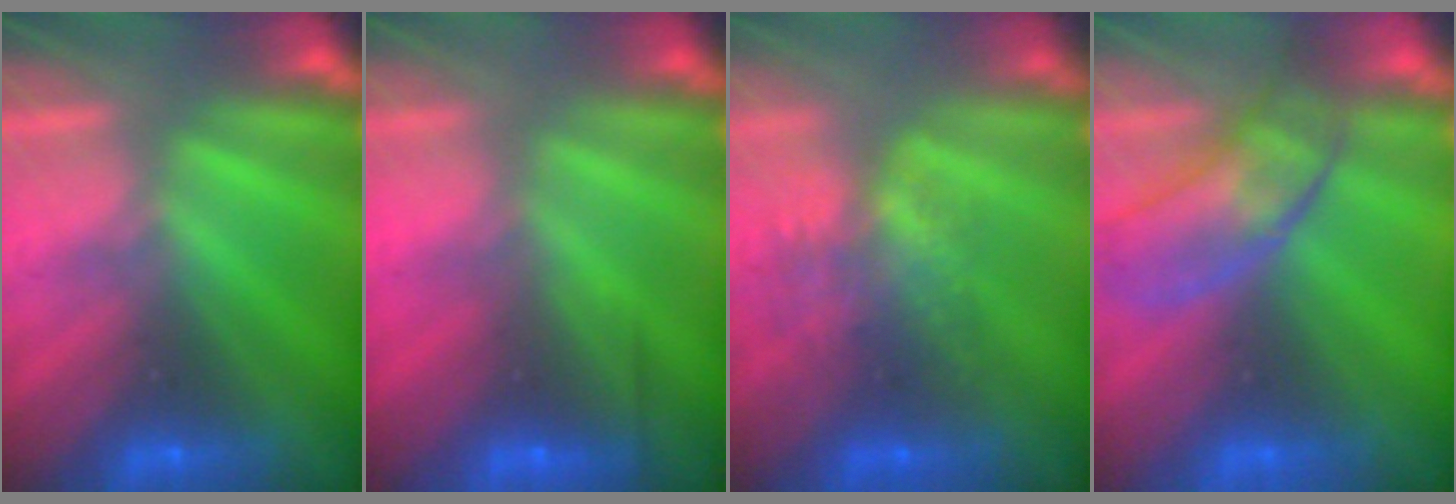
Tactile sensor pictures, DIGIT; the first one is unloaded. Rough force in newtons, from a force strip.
{"total": 2.4}
{"total": 5.8}
{"total": 2.9}